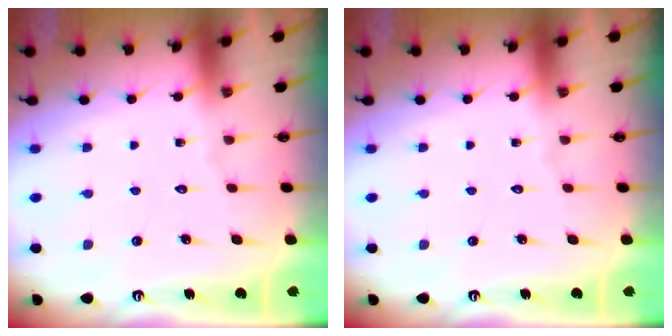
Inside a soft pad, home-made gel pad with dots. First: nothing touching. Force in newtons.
{"total": 0.0}